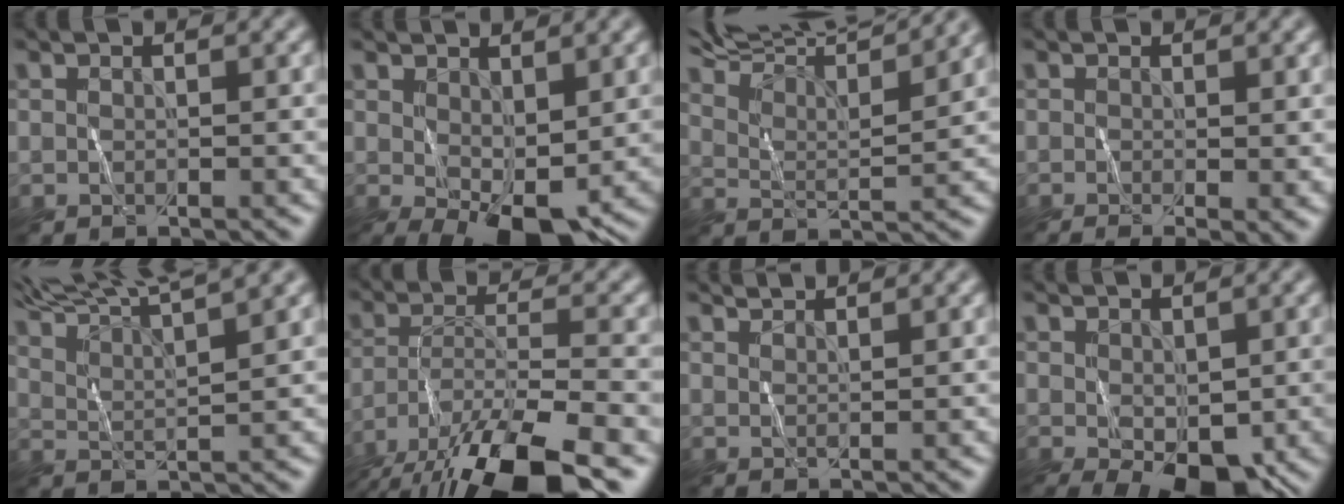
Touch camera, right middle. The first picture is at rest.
{"total": 6.1, "force": [-0.9, 2.8, 5.3], "torque": [-0.099, -0.005, -0.009]}
{"total": 11.6, "force": [10.2, 2.0, 5.2], "torque": [-0.098, 0.017, 0.125]}
{"total": 1.6, "force": [0.0, 0.3, 1.6], "torque": [-0.020, -0.004, 0.000]}
{"total": 9.1, "force": [8.0, 1.3, 4.2], "torque": [-0.078, 0.032, 0.094]}
{"total": 11.9, "force": [-8.9, 3.1, 7.3], "torque": [-0.135, -0.013, -0.154]}
{"total": 1.1, "force": [1.1, -0.2, 0.1], "torque": [-0.007, 0.005, 0.019]}
{"total": 6.3, "force": [-2.0, 3.2, 5.0], "torque": [-0.096, -0.004, -0.026]}